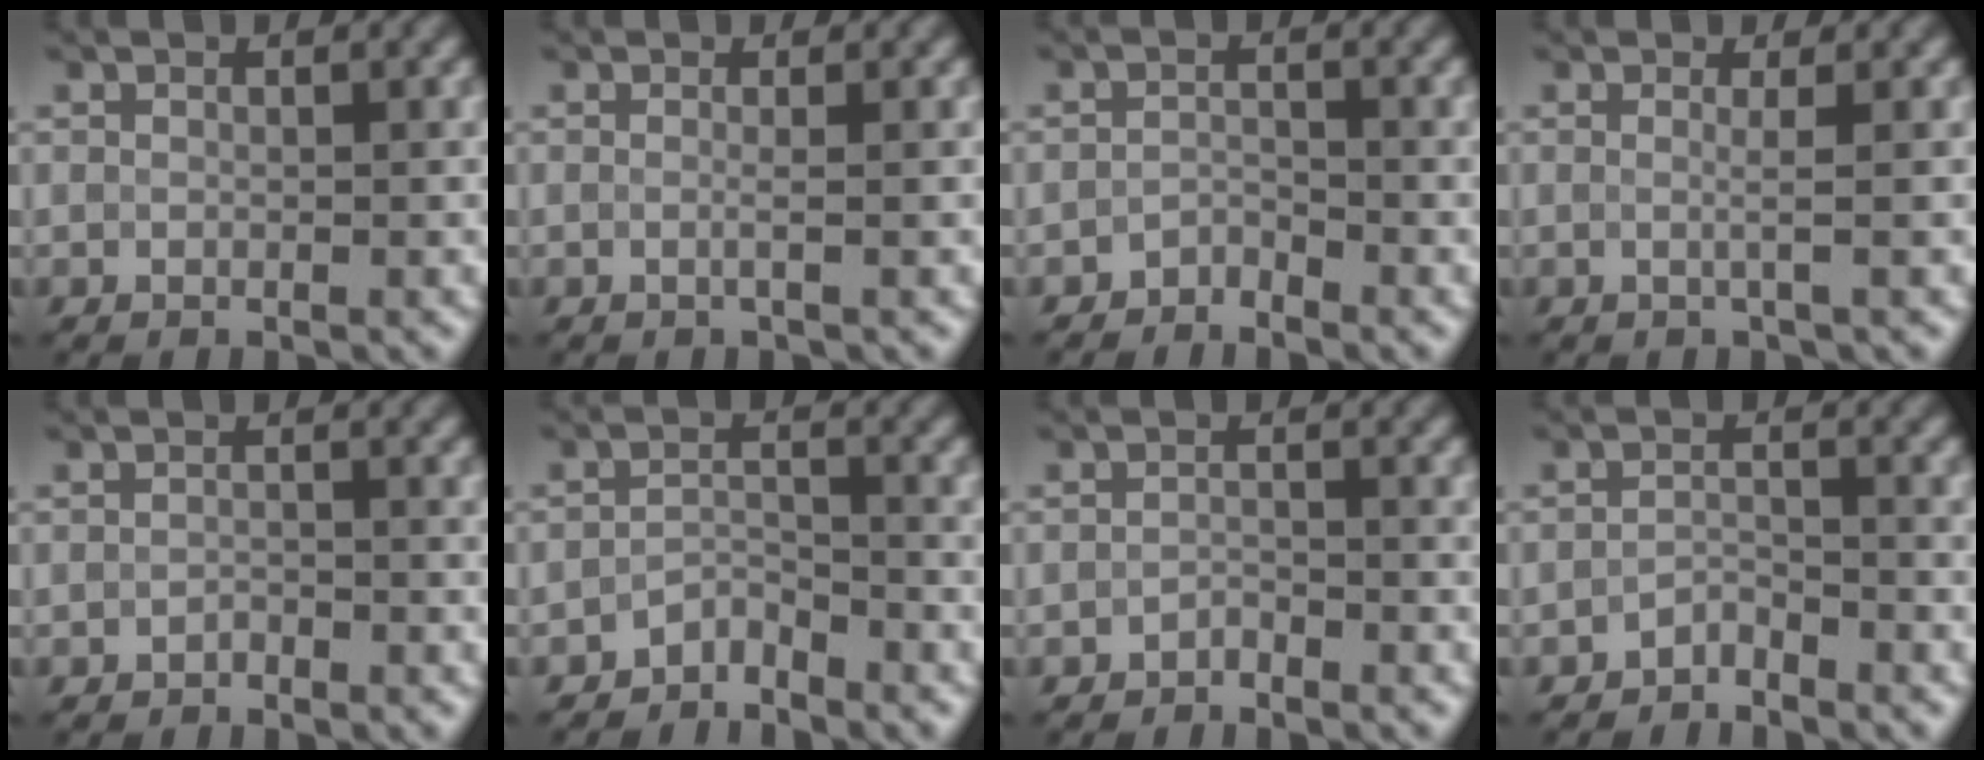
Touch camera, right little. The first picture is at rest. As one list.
[{"total": 1.1, "force": [-0.1, 0.3, 1.0], "torque": [-0.014, -0.006, -0.009]}, {"total": 1.2, "force": [-1.2, 0.4, 0.2], "torque": [-0.002, 0.005, -0.024]}, {"total": 1.4, "force": [0.0, 0.3, 1.4], "torque": [-0.023, -0.003, -0.009]}, {"total": 0.9, "force": [-0.8, 0.3, 0.2], "torque": [-0.004, 0.001, -0.014]}, {"total": 2.4, "force": [-2.2, 0.7, 0.5], "torque": [-0.009, 0.008, -0.045]}, {"total": 1.3, "force": [-1.2, 0.4, 0.3], "torque": [-0.005, 0.004, -0.022]}, {"total": 1.8, "force": [-1.7, 0.5, 0.4], "torque": [-0.008, 0.005, -0.035]}]